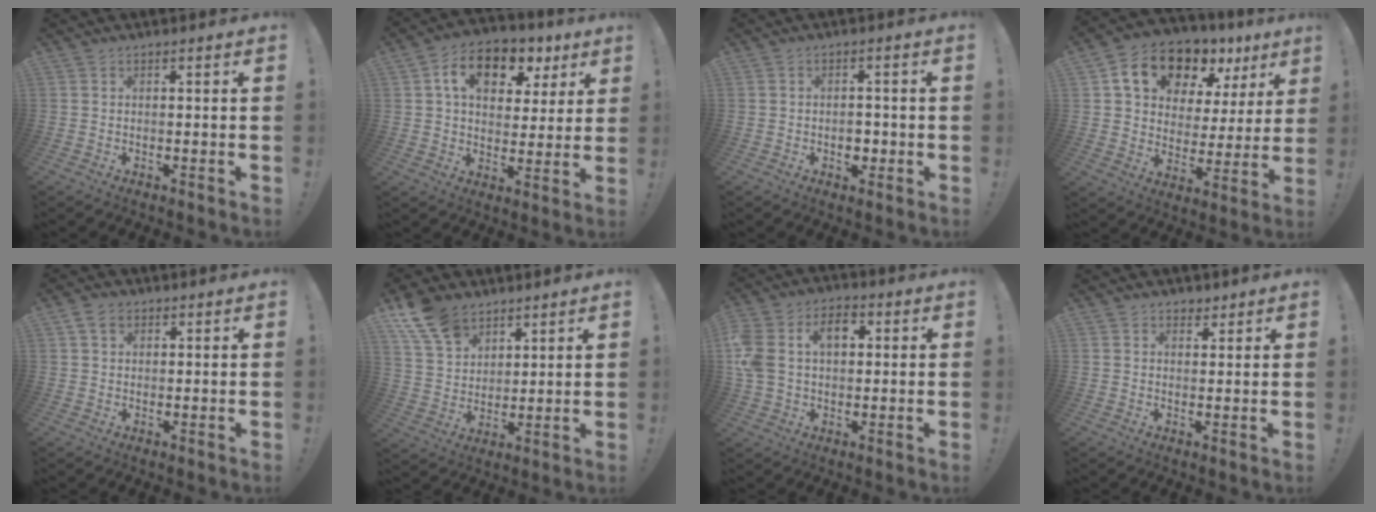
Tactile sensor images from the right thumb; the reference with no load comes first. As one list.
[{"total": 13.6, "force": [6.0, 9.0, 8.3], "torque": [-0.136, -0.016, 0.108]}, {"total": 3.6, "force": [-1.2, 2.8, 1.9], "torque": [-0.018, 0.002, -0.024]}, {"total": 15.9, "force": [10.4, 9.2, 7.7], "torque": [-0.129, -0.062, 0.187]}, {"total": 4.0, "force": [1.9, 2.8, 2.0], "torque": [-0.035, 0.001, 0.035]}, {"total": 12.4, "force": [8.4, 7.6, 5.0], "torque": [-0.103, -0.042, 0.168]}, {"total": 12.1, "force": [2.7, 8.9, 7.8], "torque": [-0.158, 0.010, 0.049]}, {"total": 2.5, "force": [1.8, 1.6, 0.5], "torque": [0.004, -0.011, 0.032]}]